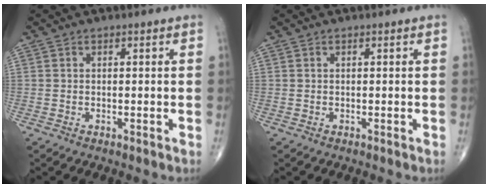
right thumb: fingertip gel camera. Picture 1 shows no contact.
{"total": 0.0}